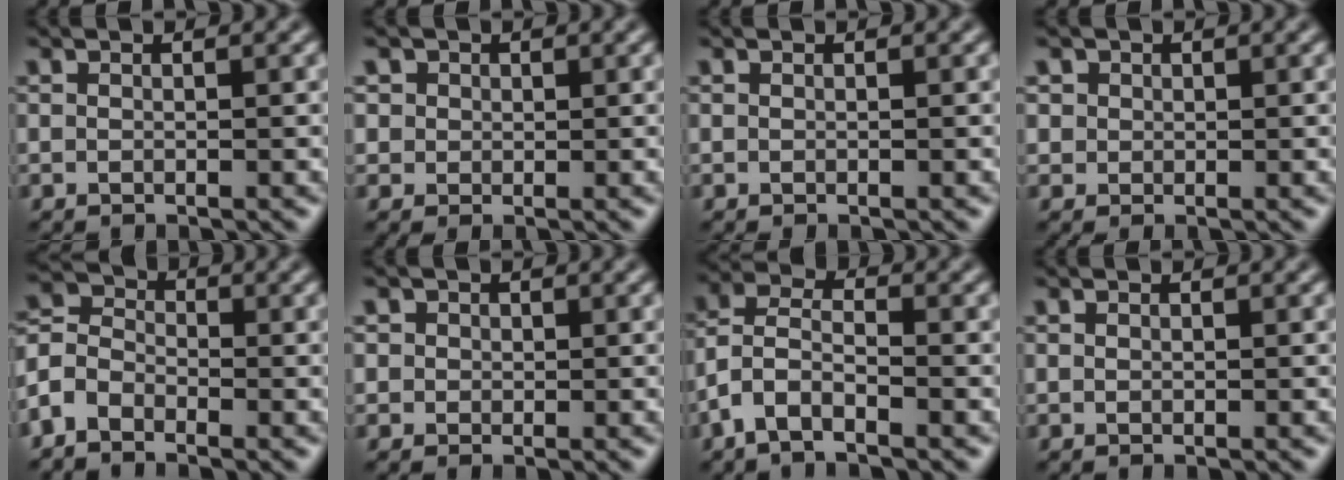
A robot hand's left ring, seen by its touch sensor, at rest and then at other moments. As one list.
[{"total": 3.1, "force": [1.5, 2.6, 0.9], "torque": [-0.017, 0.007, 0.025]}, {"total": 0.0}, {"total": 1.8, "force": [0.8, 1.5, 0.4], "torque": [-0.008, 0.000, 0.023]}, {"total": 3.9, "force": [-2.5, 2.5, 1.7], "torque": [-0.042, 0.008, -0.068]}, {"total": 2.3, "force": [0.9, 1.9, 0.7], "torque": [0.000, 0.007, 0.011]}, {"total": 3.8, "force": [-2.0, 1.7, 2.7], "torque": [-0.061, 0.008, -0.053]}, {"total": 0.0}]